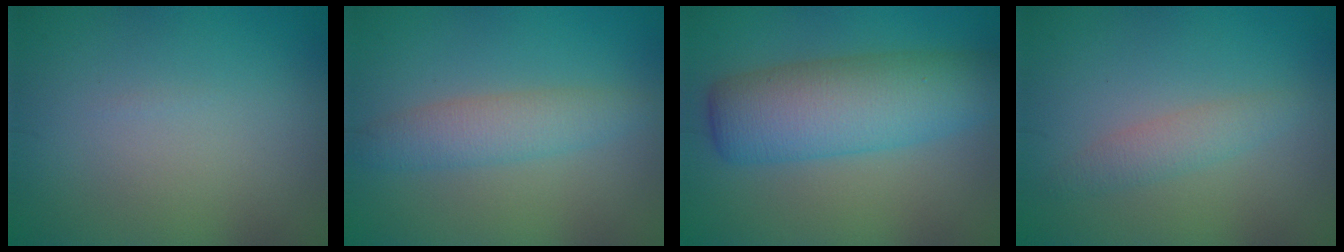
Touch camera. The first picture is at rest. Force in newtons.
{"total": 3.0, "press": 3.0, "slide": 0.1}
{"total": 7.4, "press": 7.4, "slide": 0.3}
{"total": 1.8, "press": 1.8, "slide": 0.0}